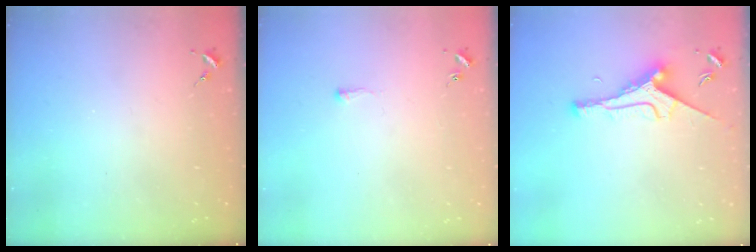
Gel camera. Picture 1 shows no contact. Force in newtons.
{"total": 1.9, "press": 1.8, "slide": 0.3}
{"total": 9.2, "press": 9.2, "slide": 0.9}